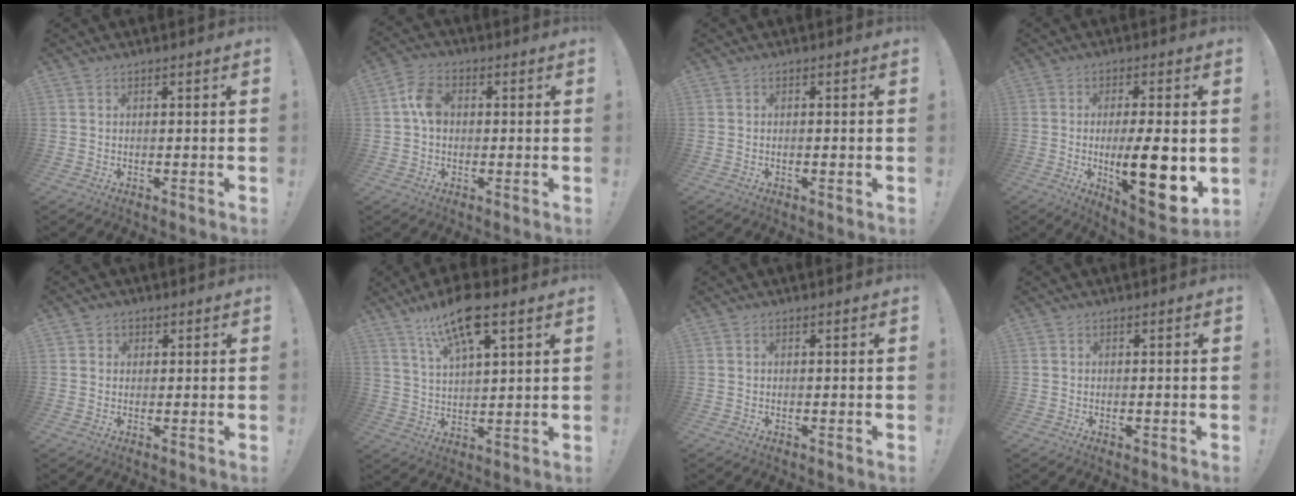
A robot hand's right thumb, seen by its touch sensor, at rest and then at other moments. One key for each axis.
{"total": 6.9, "fx": 0.4, "fy": 4.9, "fz": 4.9, "tx": -0.085, "ty": 0.014, "tz": 0.010}
{"total": 0.8, "fx": -0.3, "fy": -0.1, "fz": 0.7, "tx": -0.013, "ty": 0.000, "tz": -0.006}
{"total": 16.3, "fx": -2.2, "fy": 4.0, "fz": 15.6, "tx": -0.246, "ty": -0.015, "tz": -0.029}
{"total": 2.0, "fx": 0.6, "fy": 1.9, "fz": 0.4, "tx": 0.000, "ty": 0.000, "tz": 0.010}
{"total": 13.5, "fx": 8.3, "fy": 4.1, "fz": 9.9, "tx": -0.176, "ty": -0.029, "tz": 0.141}
{"total": 0.0}
{"total": 0.5, "fx": -0.4, "fy": 0.2, "fz": 0.3, "tx": -0.002, "ty": 0.001, "tz": -0.007}